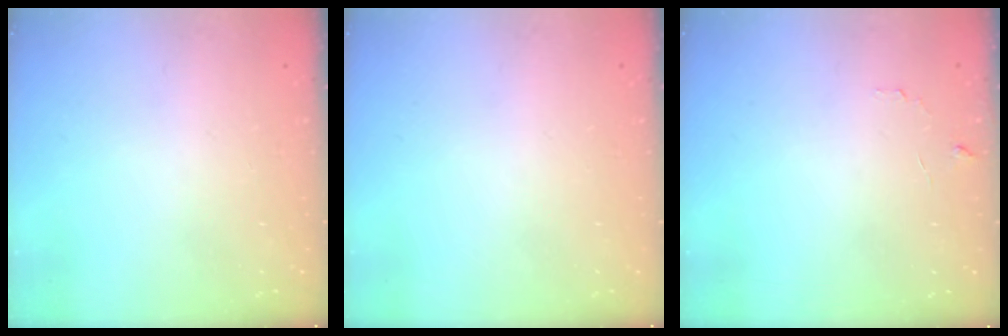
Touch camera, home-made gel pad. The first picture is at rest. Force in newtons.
{"total": 0.0}
{"total": 4.3, "press": 4.3, "slide": 0.3}